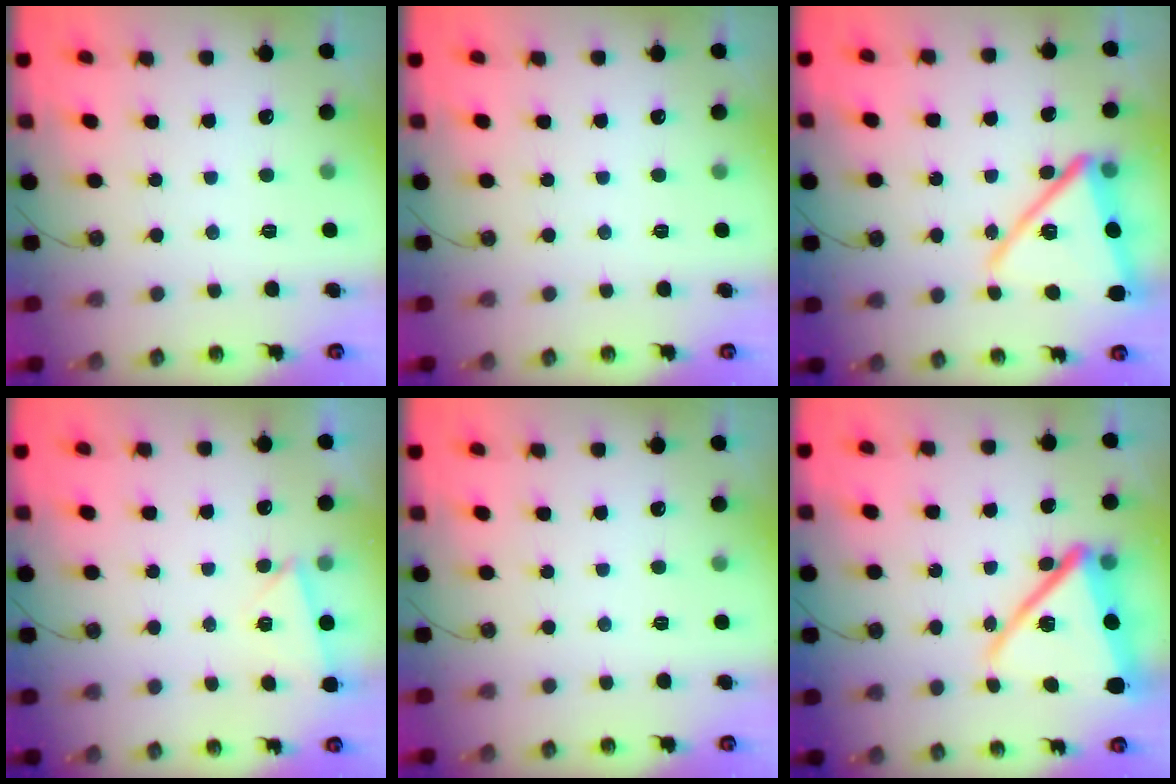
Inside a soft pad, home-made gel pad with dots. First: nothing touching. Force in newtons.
{"total": 0.0}
{"total": 18.4, "press": 18.3, "slide": 1.6}
{"total": 3.7, "press": 3.4, "slide": 1.4}
{"total": 0.0}
{"total": 19.4, "press": 19.4, "slide": 1.6}